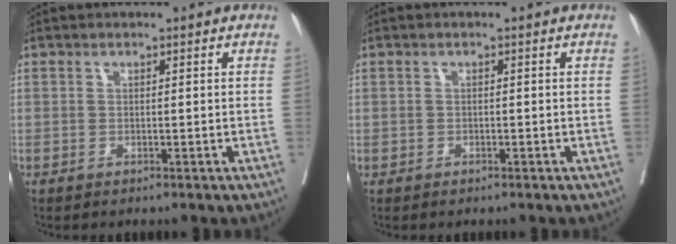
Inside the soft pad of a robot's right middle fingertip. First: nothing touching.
{"total": 0.6, "force": [-0.2, 0.5, 0.1], "torque": [-0.001, 0.004, -0.003]}